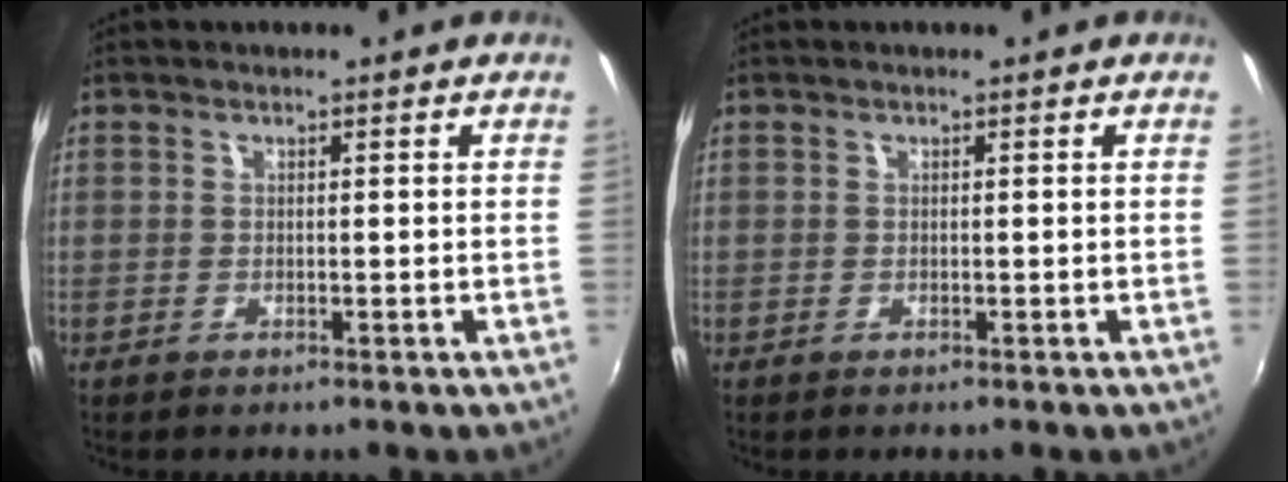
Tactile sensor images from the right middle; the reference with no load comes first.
{"total": 0.0}